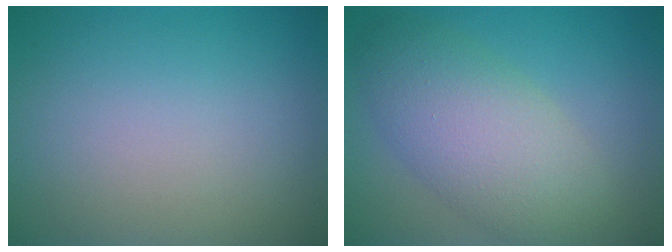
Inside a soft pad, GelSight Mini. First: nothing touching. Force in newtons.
{"total": 7.0, "press": 7.0, "slide": 0.3}